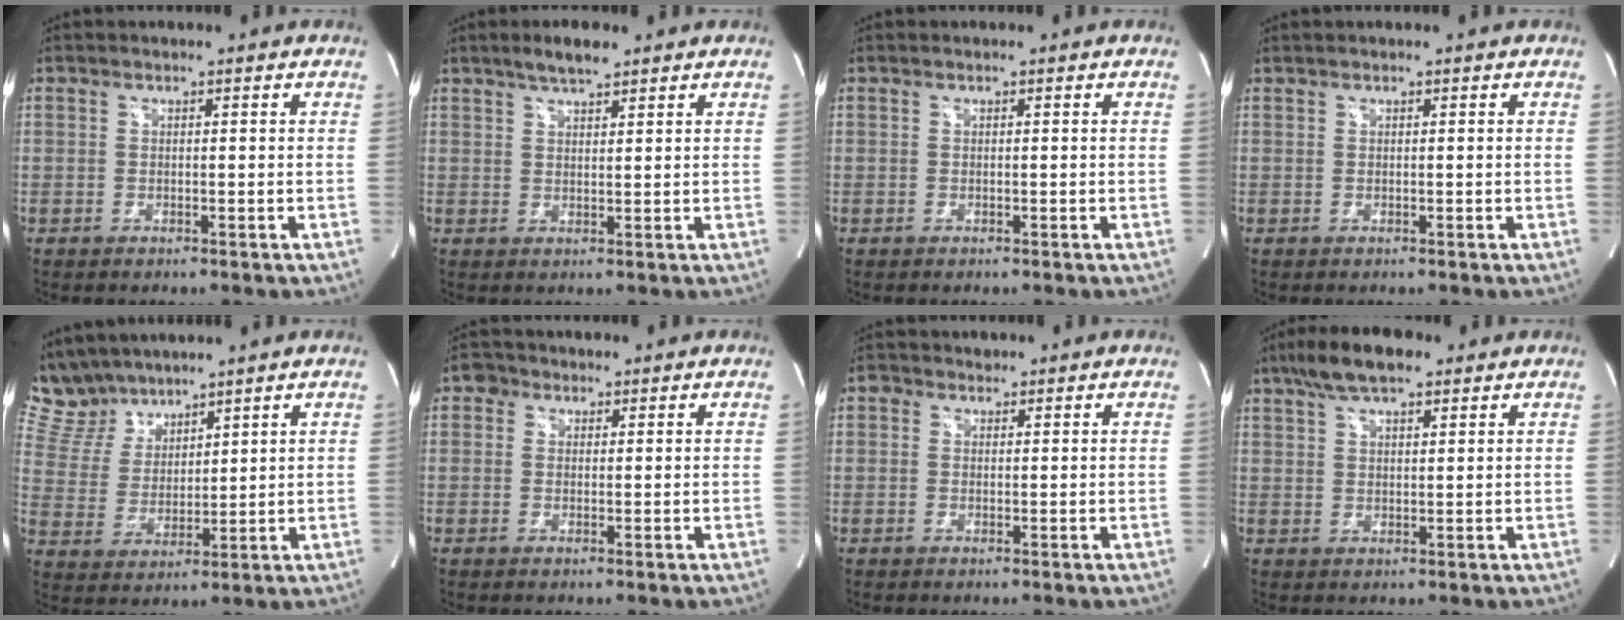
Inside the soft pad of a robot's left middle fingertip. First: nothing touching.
{"total": 3.6, "force": [2.9, 0.5, 2.0], "torque": [-0.046, 0.004, 0.054]}
{"total": 0.0}
{"total": 0.0}
{"total": 9.0, "force": [8.3, 3.3, 1.3], "torque": [-0.046, 0.017, 0.180]}
{"total": 2.4, "force": [1.3, 1.9, 0.6], "torque": [-0.011, 0.008, 0.016]}
{"total": 1.6, "force": [1.0, 1.3, 0.2], "torque": [-0.002, 0.006, 0.012]}
{"total": 8.0, "force": [5.6, 2.5, 5.1], "torque": [-0.101, 0.019, 0.099]}